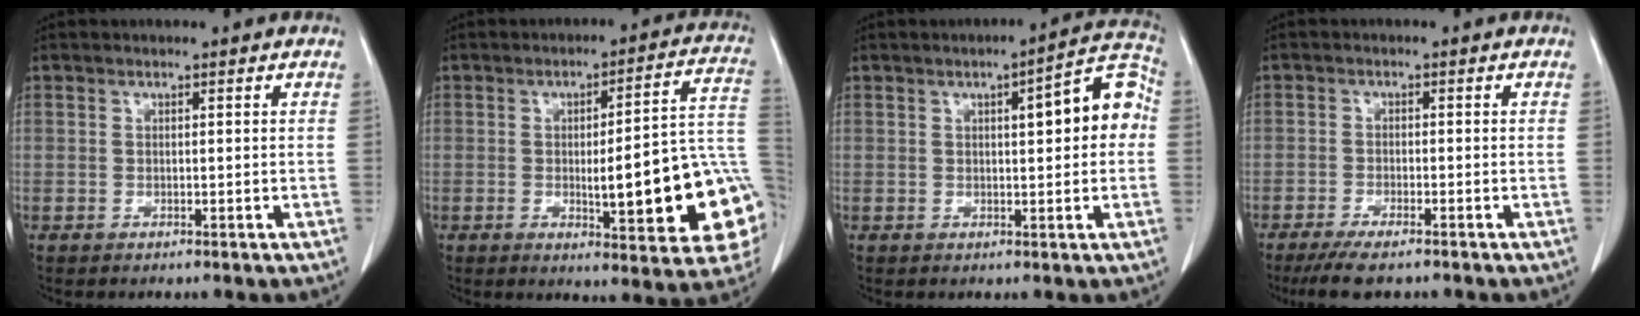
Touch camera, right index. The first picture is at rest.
{"total": 18.7, "force": [-3.4, 3.0, 18.1], "torque": [-0.148, 0.026, -0.030]}
{"total": 8.6, "force": [1.2, 2.0, 8.3], "torque": [-0.104, 0.029, 0.010]}
{"total": 5.2, "force": [-4.2, 0.9, 3.0], "torque": [-0.051, -0.011, -0.067]}